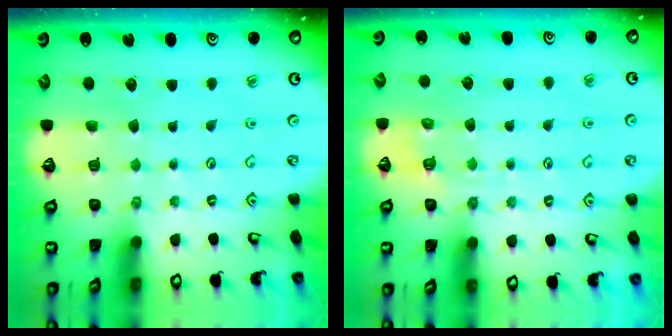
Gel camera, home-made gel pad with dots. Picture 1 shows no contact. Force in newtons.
{"total": 4.8, "press": 4.6, "slide": 1.3}